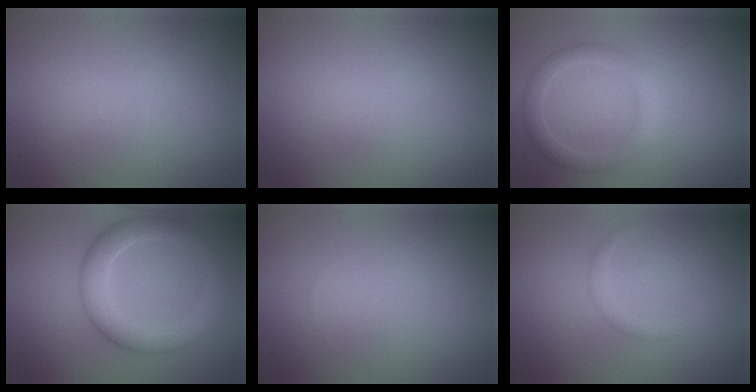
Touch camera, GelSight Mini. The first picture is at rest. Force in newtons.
{"total": 0.0}
{"total": 2.4, "press": 2.4, "slide": 0.1}
{"total": 5.1, "press": 5.1, "slide": 0.2}
{"total": 0.0}
{"total": 1.0, "press": 1.0, "slide": 0.1}